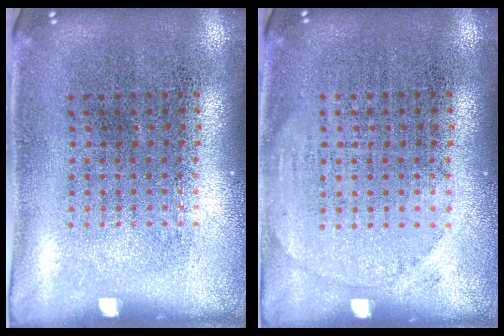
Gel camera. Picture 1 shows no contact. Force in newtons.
{"total": 1.0, "press": 1.0, "slide": 0.1}